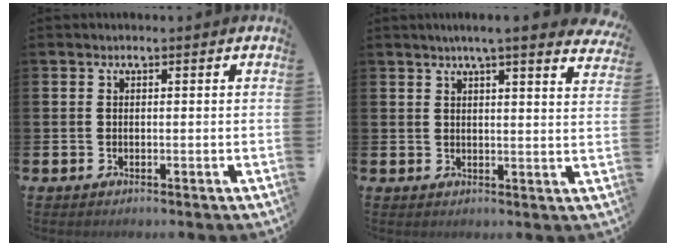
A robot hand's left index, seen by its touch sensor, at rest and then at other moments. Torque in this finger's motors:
{"motor_torque": [1.26, -0.88, 0.93, 0.06]}